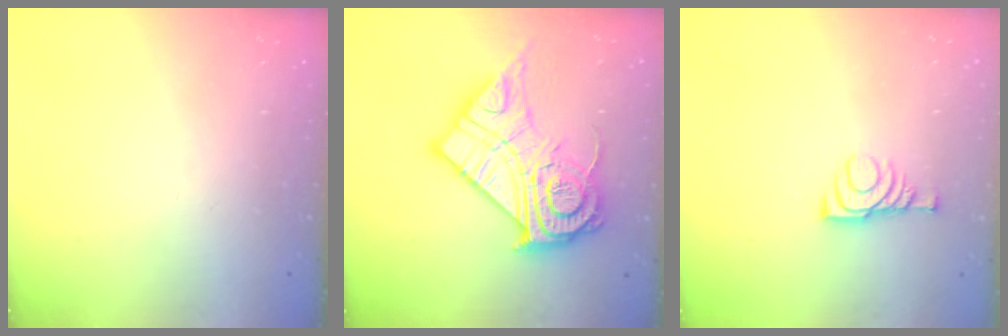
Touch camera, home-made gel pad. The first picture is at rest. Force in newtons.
{"total": 23.3, "press": 23.3, "slide": 1.7}
{"total": 7.2, "press": 7.1, "slide": 1.1}